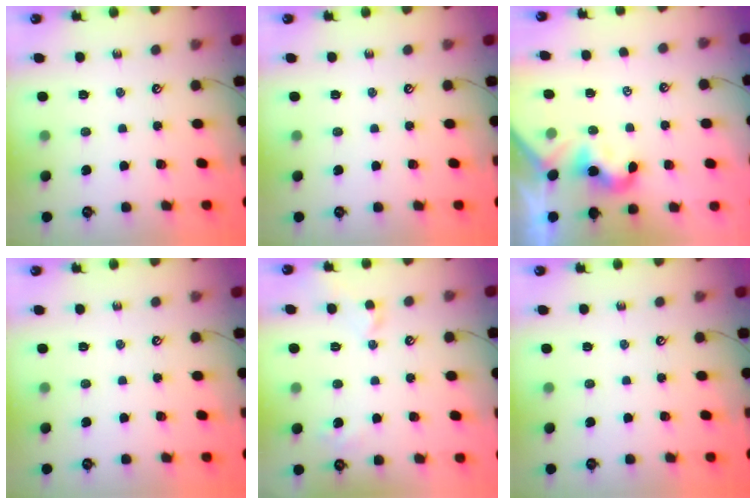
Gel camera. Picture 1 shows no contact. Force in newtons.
{"total": 0.0}
{"total": 0.6, "press": 0.4, "slide": 0.4}
{"total": 0.0}
{"total": 1.1, "press": 0.9, "slide": 0.7}
{"total": 0.0}